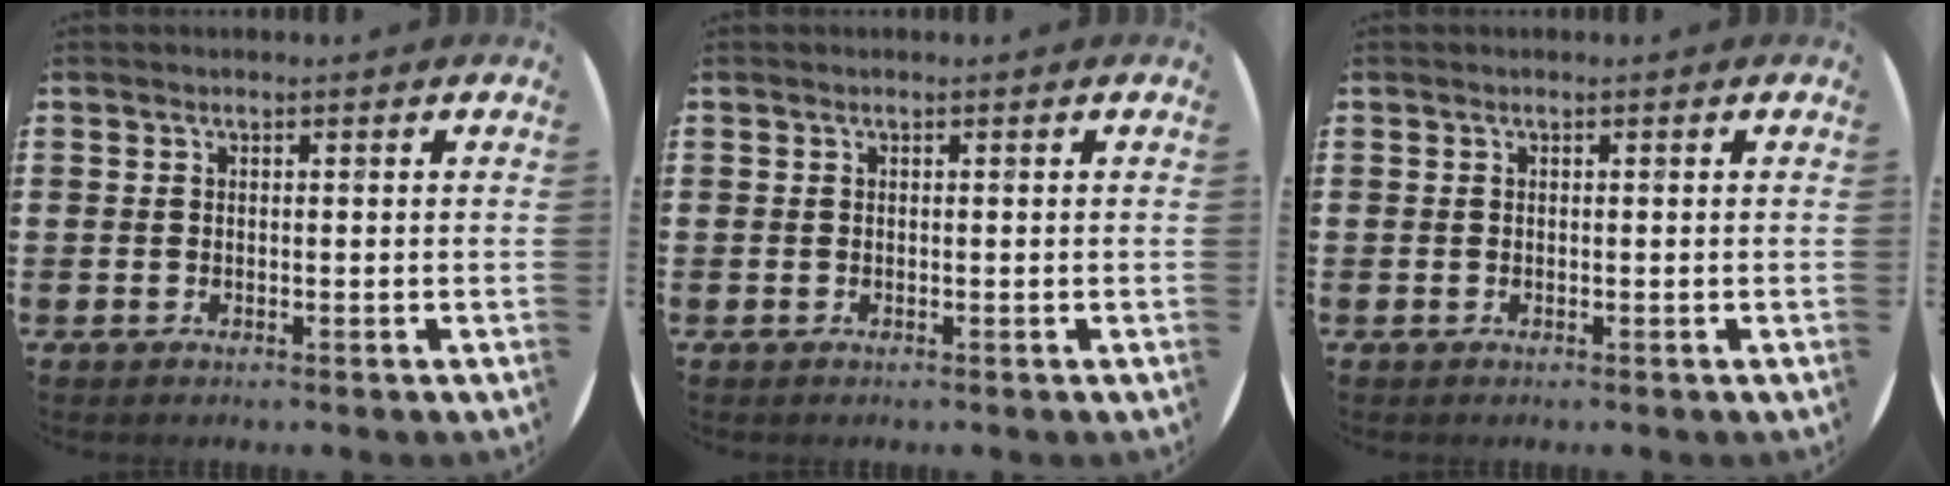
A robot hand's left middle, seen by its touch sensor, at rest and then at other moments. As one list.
[{"total": 0.0}, {"total": 0.0}]